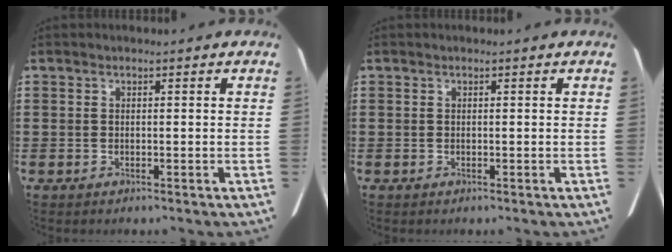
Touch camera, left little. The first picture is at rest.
{"total": 0.0}